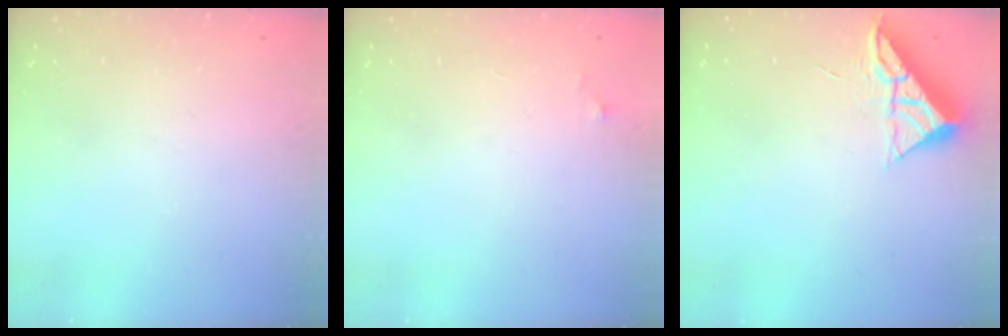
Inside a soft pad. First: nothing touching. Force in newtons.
{"total": 3.3, "press": 3.2, "slide": 0.5}
{"total": 6.9, "press": 6.9, "slide": 0.5}